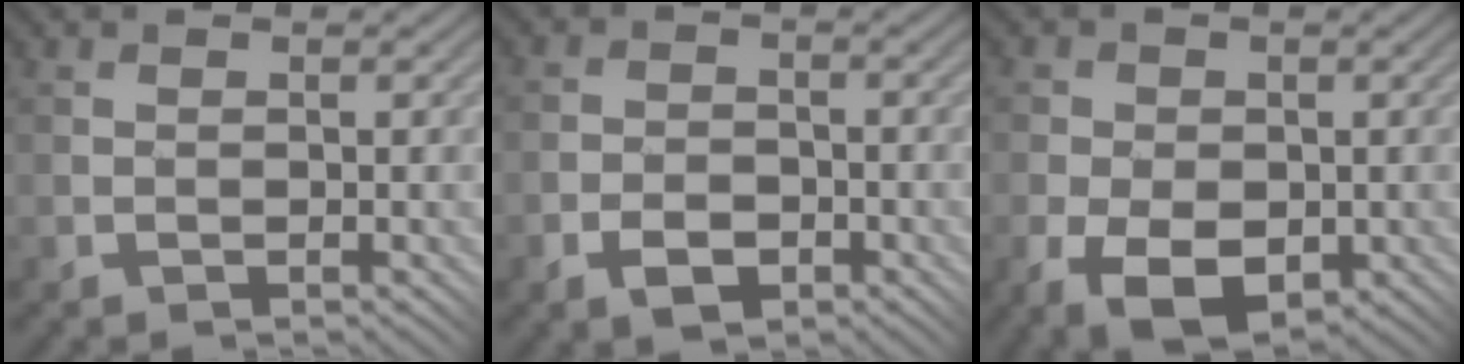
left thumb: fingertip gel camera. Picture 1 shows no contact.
{"total": 3.6, "force": [-1.9, 2.1, 2.2], "torque": [-0.037, 0.002, -0.041]}
{"total": 7.2, "force": [-2.6, 4.5, 5.0], "torque": [-0.092, -0.012, -0.047]}